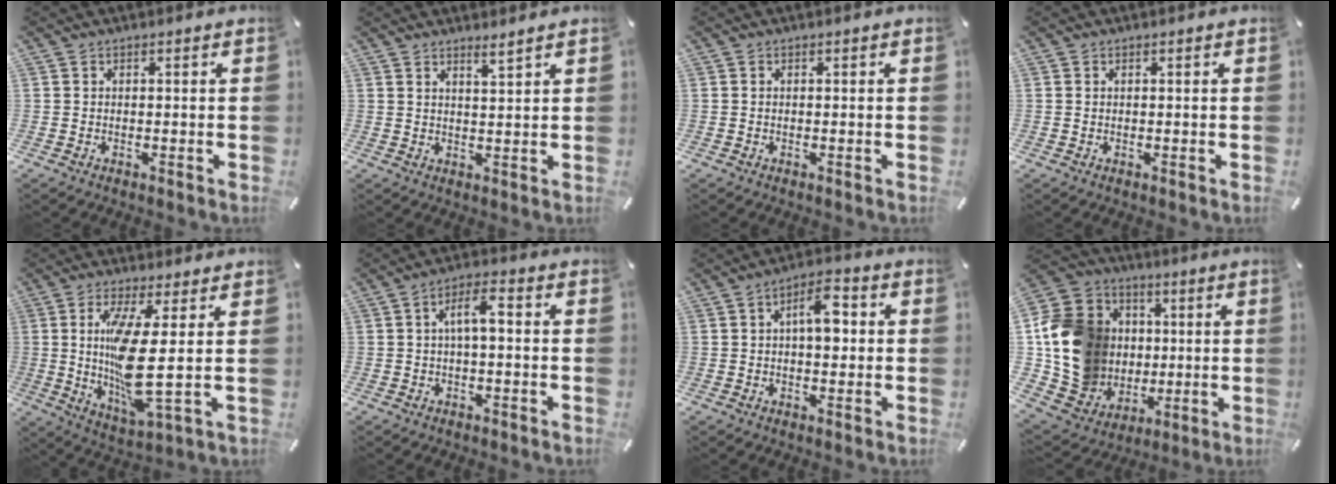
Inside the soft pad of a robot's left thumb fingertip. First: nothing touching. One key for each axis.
{"total": 2.8, "fx": 2.6, "fy": -0.4, "fz": 1.0, "tx": -0.024, "ty": -0.014, "tz": 0.047}
{"total": 0.0}
{"total": 0.0}
{"total": 14.3, "fx": 1.5, "fy": 2.7, "fz": 14.0, "tx": -0.290, "ty": -0.027, "tz": 0.017}
{"total": 6.0, "fx": 0.1, "fy": 2.5, "fz": 5.5, "tx": -0.094, "ty": 0.017, "tz": -0.001}
{"total": 7.5, "fx": 0.8, "fy": 3.8, "fz": 6.4, "tx": -0.090, "ty": 0.006, "tz": 0.007}
{"total": 17.6, "fx": 1.4, "fy": 16.4, "fz": 6.4, "tx": -0.117, "ty": -0.003, "tz": 0.055}